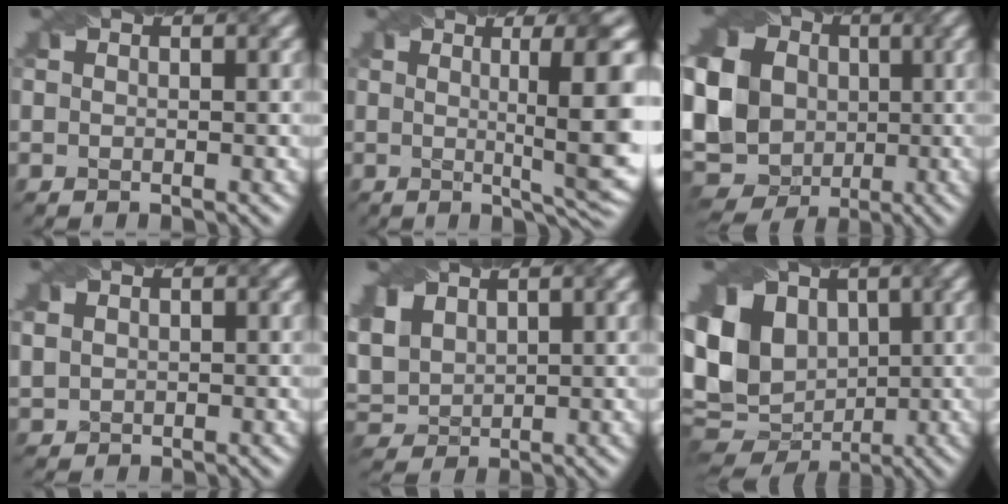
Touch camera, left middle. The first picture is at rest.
{"total": 9.8, "force": [0.9, 1.9, 9.6], "torque": [-0.113, 0.003, 0.018]}
{"total": 17.6, "force": [0.9, 15.4, 8.4], "torque": [-0.187, 0.004, -0.010]}
{"total": 1.6, "force": [0.6, 1.4, 0.7], "torque": [-0.016, 0.000, 0.015]}
{"total": 4.4, "force": [2.1, 3.1, 2.3], "torque": [-0.063, 0.003, 0.042]}
{"total": 13.3, "force": [1.1, 10.5, 8.0], "torque": [-0.157, 0.009, 0.028]}